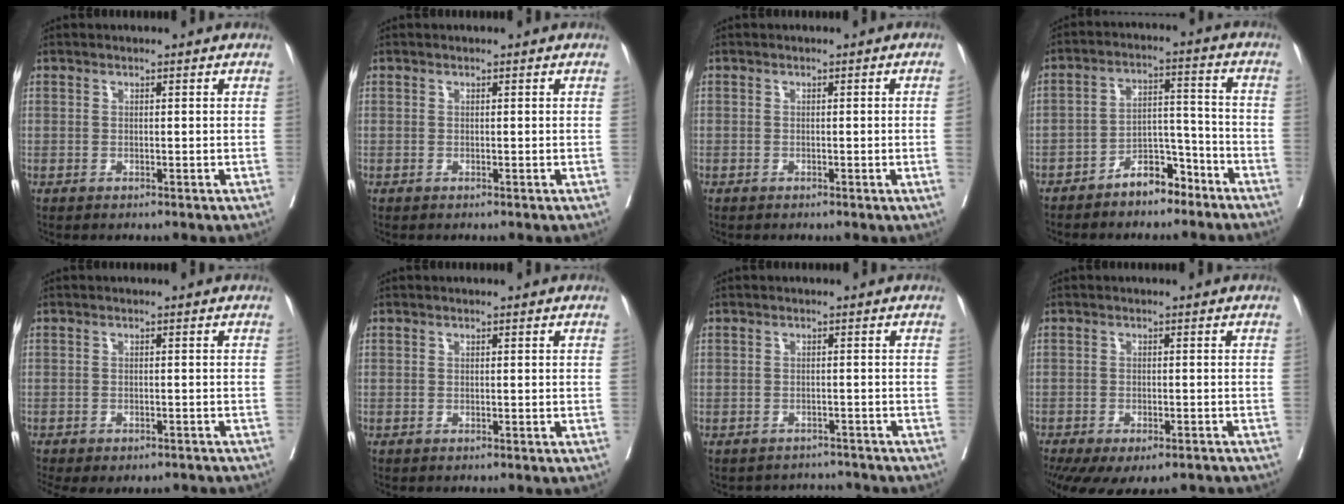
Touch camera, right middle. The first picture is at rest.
{"total": 0.0}
{"total": 1.3, "force": [-0.3, -0.4, 1.2], "torque": [-0.017, -0.001, -0.002]}
{"total": 6.8, "force": [-5.2, 3.0, 3.2], "torque": [-0.054, 0.024, -0.087]}
{"total": 9.3, "force": [-7.1, 4.5, 3.9], "torque": [-0.083, -0.002, -0.086]}
{"total": 0.0}
{"total": 3.7, "force": [-3.4, 0.9, -1.2], "torque": [0.017, 0.010, -0.046]}
{"total": 13.5, "force": [-10.2, 5.3, 7.0], "torque": [-0.158, -0.019, -0.135]}